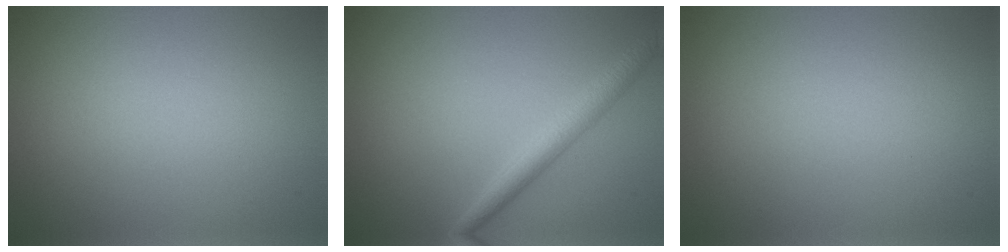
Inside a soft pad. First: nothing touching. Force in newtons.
{"total": 2.6, "press": 2.6, "slide": 0.1}
{"total": 0.0}